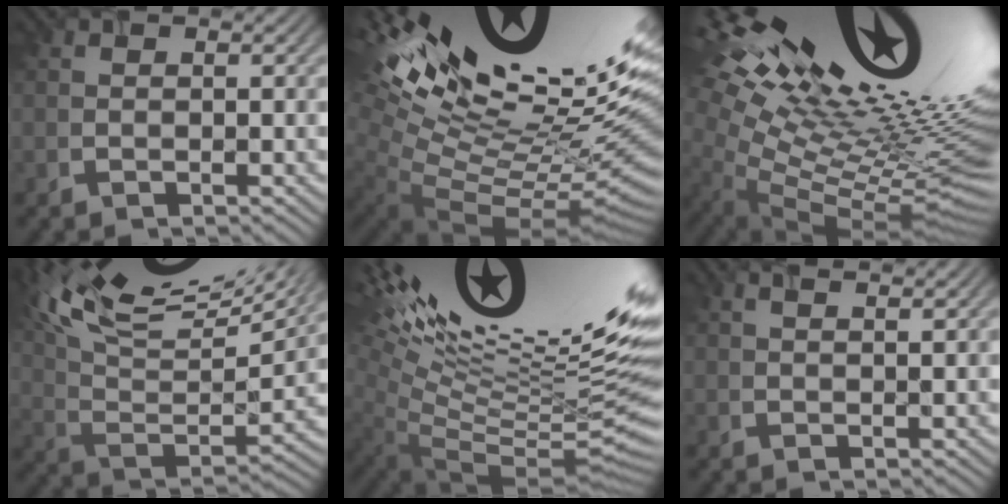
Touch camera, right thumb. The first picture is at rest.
{"total": 18.9, "force": [8.4, 6.3, 15.7], "torque": [-0.223, 0.020, 0.145]}
{"total": 20.3, "force": [7.8, 7.1, 17.4], "torque": [-0.290, 0.015, 0.142]}
{"total": 16.8, "force": [9.7, 6.1, 12.3], "torque": [-0.279, 0.030, 0.153]}
{"total": 20.0, "force": [8.3, 5.6, 17.3], "torque": [-0.249, 0.049, 0.139]}
{"total": 2.0, "force": [1.5, 0.4, 1.3], "torque": [-0.013, 0.002, 0.022]}